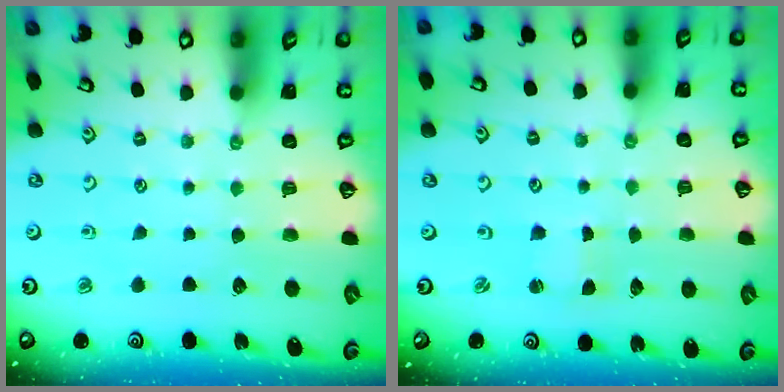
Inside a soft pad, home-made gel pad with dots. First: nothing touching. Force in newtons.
{"total": 1.1, "press": 1.1, "slide": 0.0}